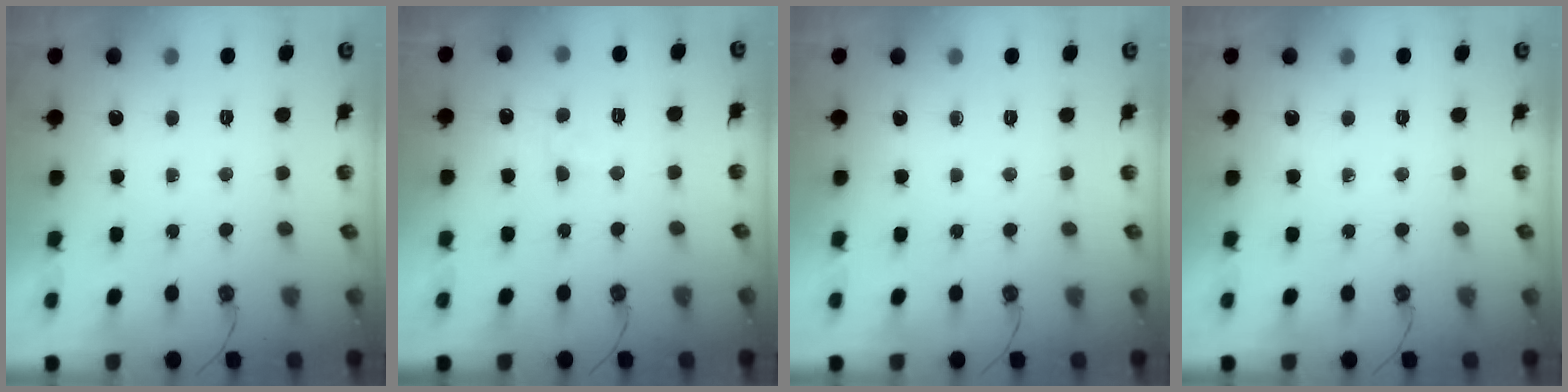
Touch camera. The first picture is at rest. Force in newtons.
{"total": 3.8, "press": 3.8, "slide": 0.4}
{"total": 0.0}
{"total": 0.0}